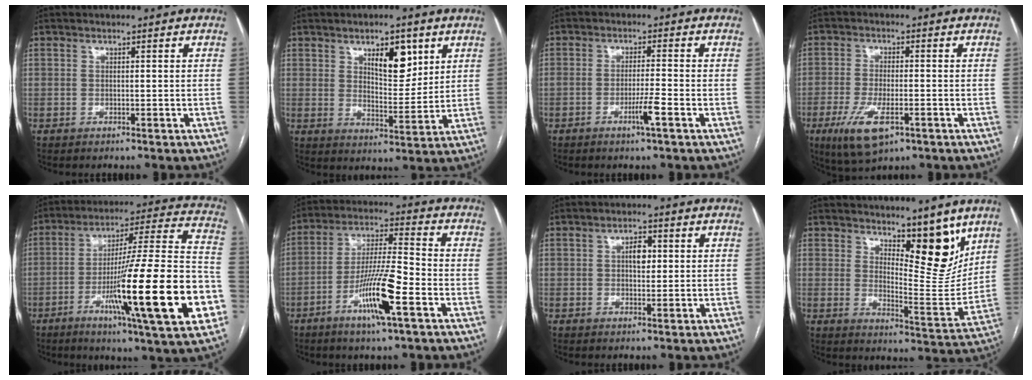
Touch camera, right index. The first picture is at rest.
{"total": 7.7, "force": [3.9, 3.1, 5.9], "torque": [-0.091, -0.003, 0.065]}
{"total": 3.9, "force": [-1.9, -0.4, 3.4], "torque": [-0.063, -0.007, -0.036]}
{"total": 8.6, "force": [-4.0, 2.9, 7.0], "torque": [-0.141, -0.018, -0.064]}
{"total": 27.4, "force": [-8.4, 1.2, 26.0], "torque": [-0.353, -0.014, -0.136]}
{"total": 12.1, "force": [-5.2, 0.9, 10.9], "torque": [-0.204, -0.007, -0.096]}
{"total": 3.0, "force": [0.5, 1.6, 2.5], "torque": [-0.040, 0.007, 0.008]}
{"total": 10.5, "force": [7.2, 3.4, 6.8], "torque": [-0.088, -0.017, 0.119]}